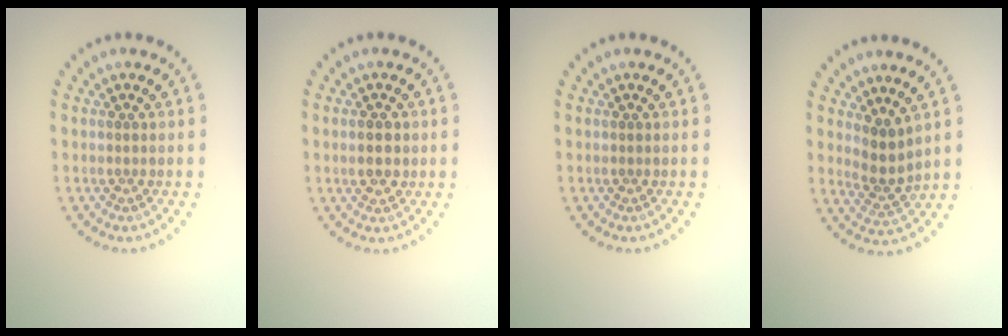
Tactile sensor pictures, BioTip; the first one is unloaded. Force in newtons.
{"total": 2.0, "press": 1.9, "slide": 0.2}
{"total": 0.0}
{"total": 2.5, "press": 2.0, "slide": 1.5}